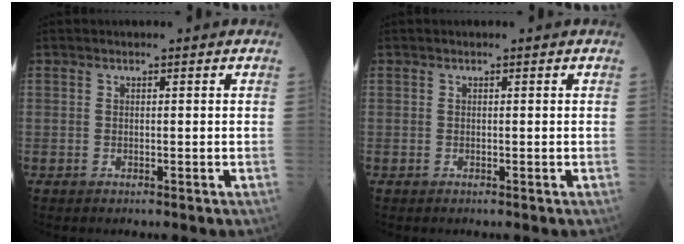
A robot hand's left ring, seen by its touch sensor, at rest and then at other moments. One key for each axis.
{"total": 0.0}